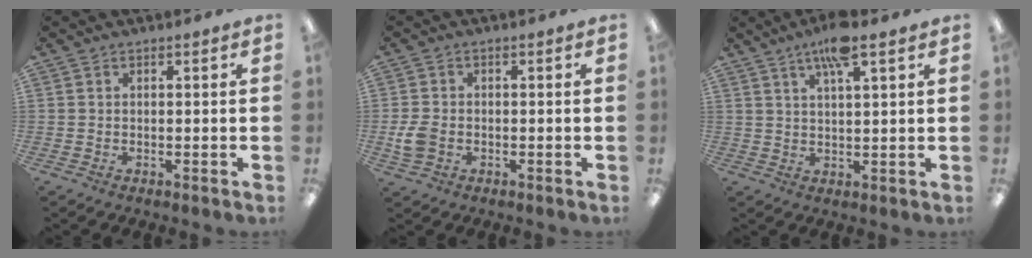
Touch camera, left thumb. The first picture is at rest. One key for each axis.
{"total": 4.7, "fx": -1.2, "fy": 3.4, "fz": 3.0, "tx": -0.063, "ty": 0.005, "tz": -0.021}
{"total": 7.7, "fx": 4.9, "fy": 1.4, "fz": 5.7, "tx": -0.107, "ty": -0.007, "tz": 0.081}